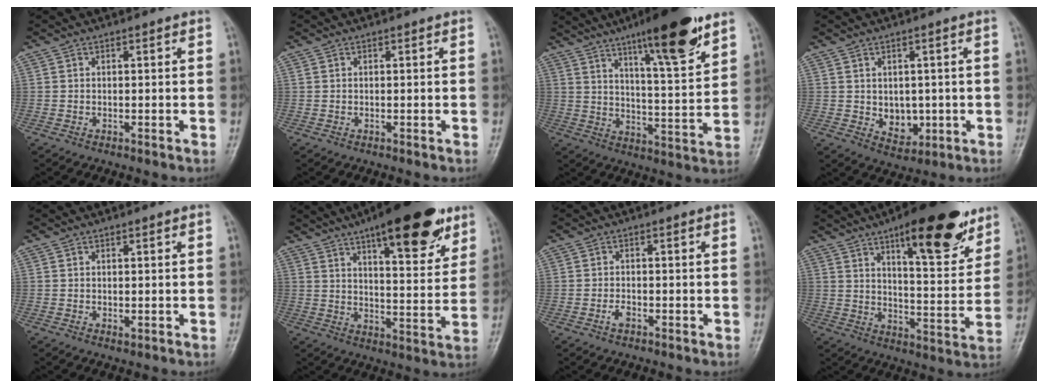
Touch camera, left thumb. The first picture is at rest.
{"total": 0.0}
{"total": 17.1, "force": [11.0, 3.0, 12.8], "torque": [-0.177, -0.057, 0.174]}
{"total": 5.5, "force": [-0.3, 4.2, 3.5], "torque": [-0.026, -0.008, 0.011]}
{"total": 1.2, "force": [0.2, 0.5, 1.0], "torque": [-0.014, -0.004, 0.006]}
{"total": 20.8, "force": [12.6, 7.0, 15.0], "torque": [-0.183, -0.044, 0.185]}
{"total": 1.6, "force": [-0.9, 0.9, 1.1], "torque": [-0.022, 0.005, -0.018]}
{"total": 20.2, "force": [12.3, 6.4, 14.7], "torque": [-0.169, -0.055, 0.182]}